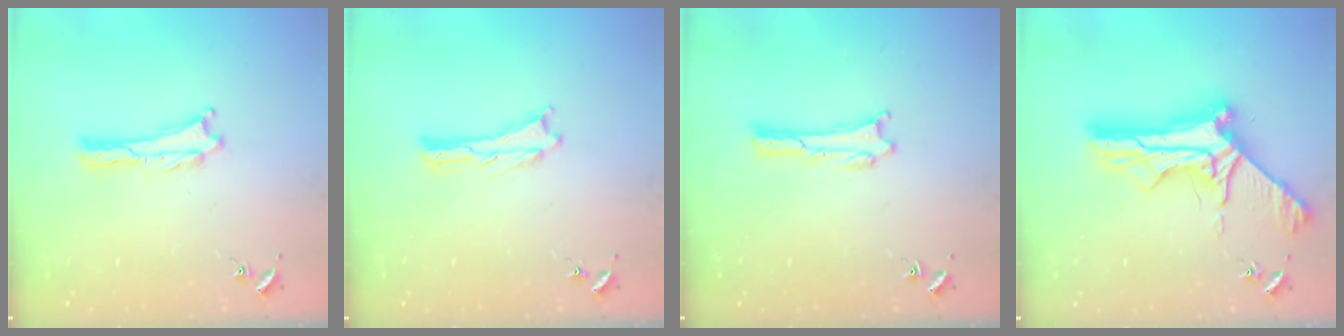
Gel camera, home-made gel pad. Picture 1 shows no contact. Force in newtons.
{"total": 0.0}
{"total": 0.0}
{"total": 11.2, "press": 11.2, "slide": 0.8}